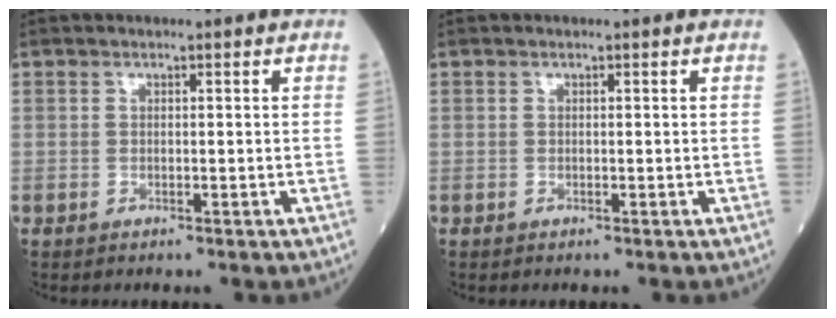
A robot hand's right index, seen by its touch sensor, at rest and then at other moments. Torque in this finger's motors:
{"motor_torque": [0.00, 0.00, 0.00, -0.01]}